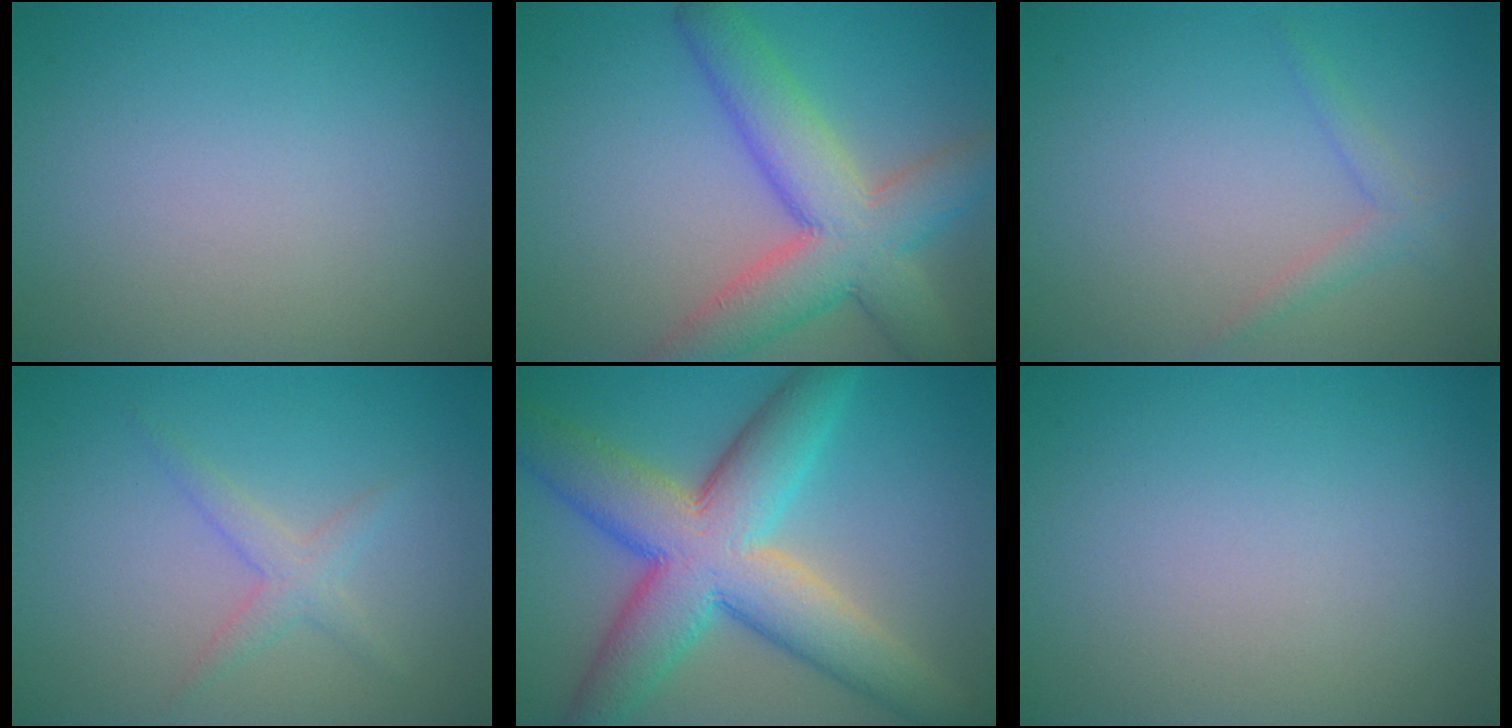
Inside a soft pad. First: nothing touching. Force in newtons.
{"total": 8.3, "press": 8.3, "slide": 0.4}
{"total": 1.4, "press": 1.4, "slide": 0.1}
{"total": 1.9, "press": 1.9, "slide": 0.1}
{"total": 11.1, "press": 11.1, "slide": 0.4}
{"total": 0.0}